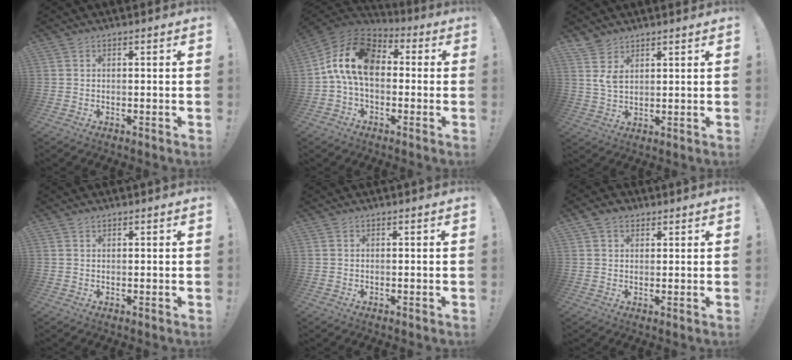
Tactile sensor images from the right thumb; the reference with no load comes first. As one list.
[{"total": 15.7, "force": [1.3, 9.4, 12.5], "torque": [-0.223, 0.017, 0.026]}, {"total": 5.5, "force": [3.3, 3.1, 3.1], "torque": [-0.054, -0.015, 0.063]}, {"total": 0.8, "force": [0.6, 0.3, 0.3], "torque": [-0.001, -0.002, 0.011]}, {"total": 0.0}, {"total": 4.0, "force": [2.1, 3.0, 1.7], "torque": [-0.028, -0.003, 0.040]}]